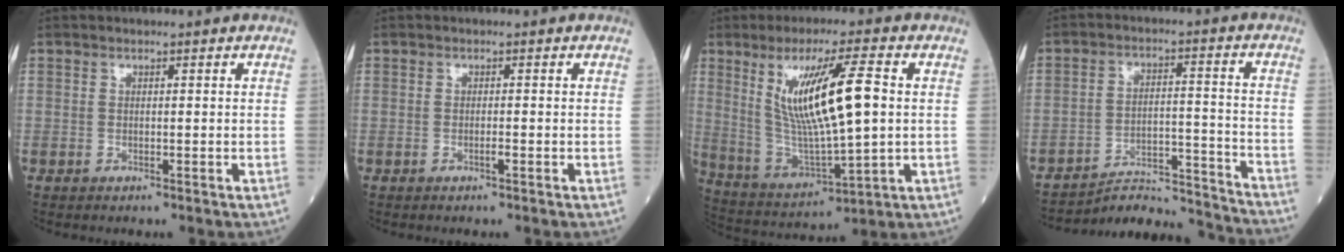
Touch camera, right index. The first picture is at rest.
{"total": 0.6, "force": [-0.3, 0.0, 0.6], "torque": [-0.012, 0.002, -0.001]}
{"total": 15.2, "force": [3.1, 1.8, 14.8], "torque": [-0.284, -0.003, 0.063]}
{"total": 13.8, "force": [-13.7, -0.2, 0.9], "torque": [-0.010, 0.027, -0.206]}